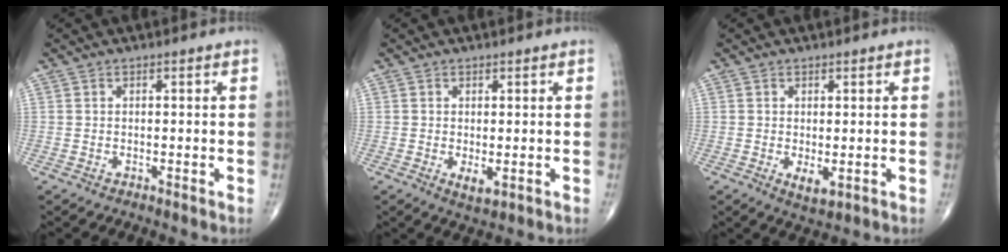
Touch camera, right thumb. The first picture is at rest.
{"total": 2.4, "force": [-0.4, 1.0, 2.1], "torque": [-0.035, -0.008, -0.002]}
{"total": 2.8, "force": [-0.4, 1.3, 2.5], "torque": [-0.039, -0.009, -0.001]}